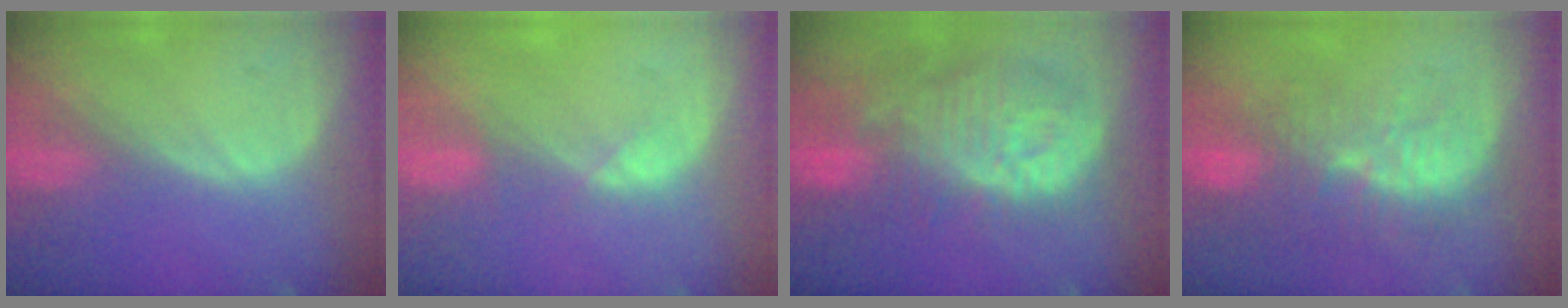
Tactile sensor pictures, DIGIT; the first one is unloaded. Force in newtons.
{"total": 1.9, "press": 1.7, "slide": 0.9}
{"total": 12.2, "press": 11.0, "slide": 5.2}
{"total": 10.1, "press": 9.2, "slide": 4.2}